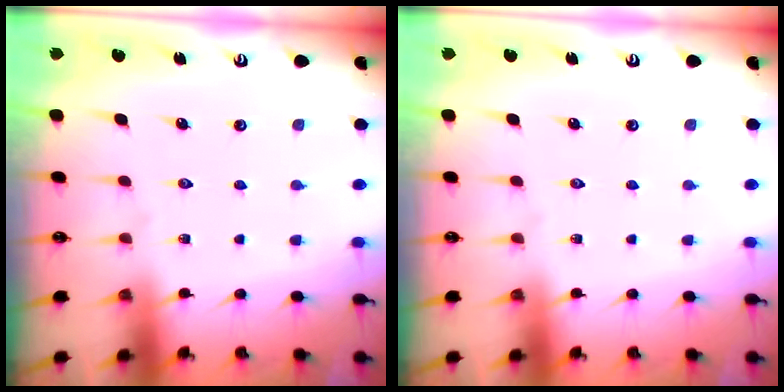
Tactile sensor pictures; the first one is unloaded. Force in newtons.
{"total": 0.0}